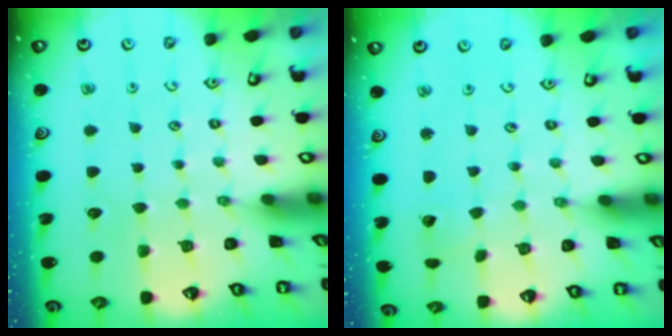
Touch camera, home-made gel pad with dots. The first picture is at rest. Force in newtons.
{"total": 1.7, "press": 1.7, "slide": 0.1}